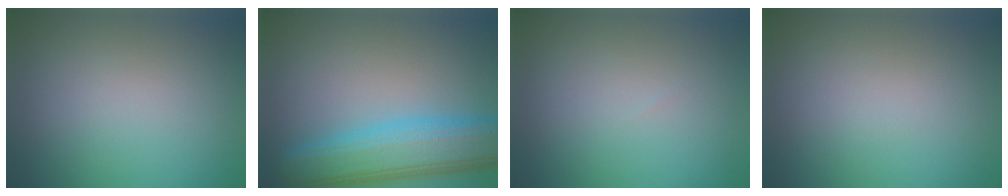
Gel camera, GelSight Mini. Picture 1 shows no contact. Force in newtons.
{"total": 7.6, "press": 7.6, "slide": 0.1}
{"total": 0.0}
{"total": 0.0}